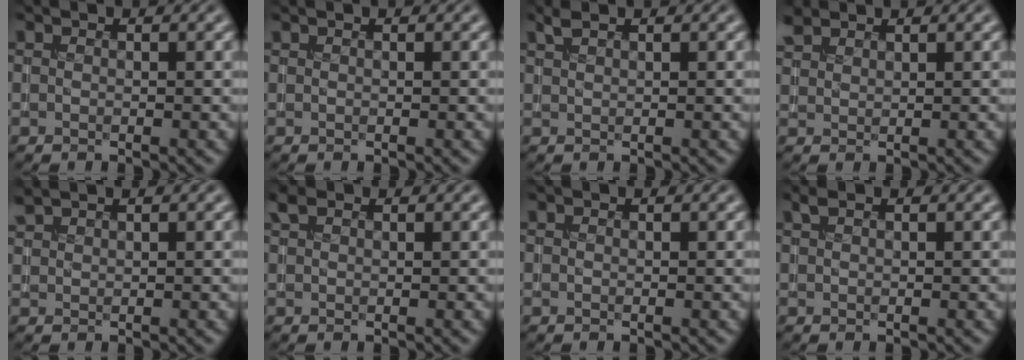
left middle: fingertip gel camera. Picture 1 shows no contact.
{"total": 0.0}
{"total": 1.1, "force": [0.9, 0.2, 0.6], "torque": [-0.015, 0.002, 0.018]}
{"total": 1.9, "force": [1.7, 0.6, 0.4], "torque": [-0.012, 0.009, 0.040]}
{"total": 1.4, "force": [1.3, 0.2, 0.3], "torque": [-0.009, 0.004, 0.031]}
{"total": 1.5, "force": [1.1, 0.7, 0.8], "torque": [-0.018, 0.007, 0.023]}
{"total": 0.0}
{"total": 0.8, "force": [0.6, 0.2, 0.5], "torque": [-0.013, 0.005, 0.013]}